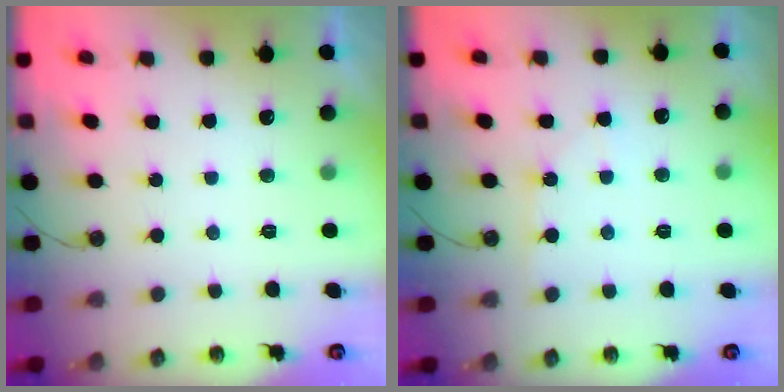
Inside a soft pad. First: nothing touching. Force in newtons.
{"total": 4.0, "press": 4.0, "slide": 0.6}